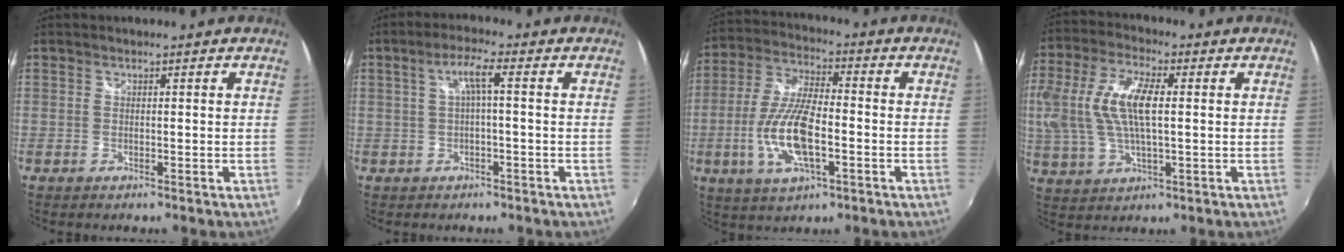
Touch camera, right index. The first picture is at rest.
{"total": 3.9, "force": [0.1, 0.3, 3.9], "torque": [-0.074, 0.008, 0.004]}
{"total": 13.7, "force": [-3.5, 4.8, 12.3], "torque": [-0.258, -0.005, -0.067]}
{"total": 14.6, "force": [1.5, 6.0, 13.2], "torque": [-0.267, 0.008, 0.029]}